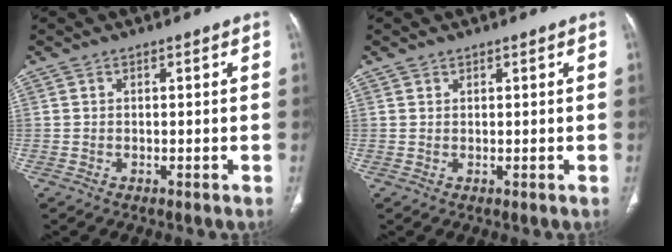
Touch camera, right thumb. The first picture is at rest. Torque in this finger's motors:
{"motor_torque": [0.06, -0.42, -0.42, 0.21, -0.02]}